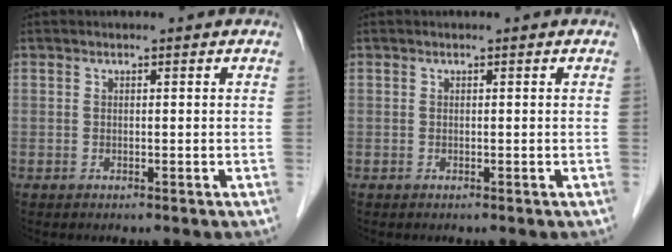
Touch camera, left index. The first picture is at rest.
{"total": 0.0}